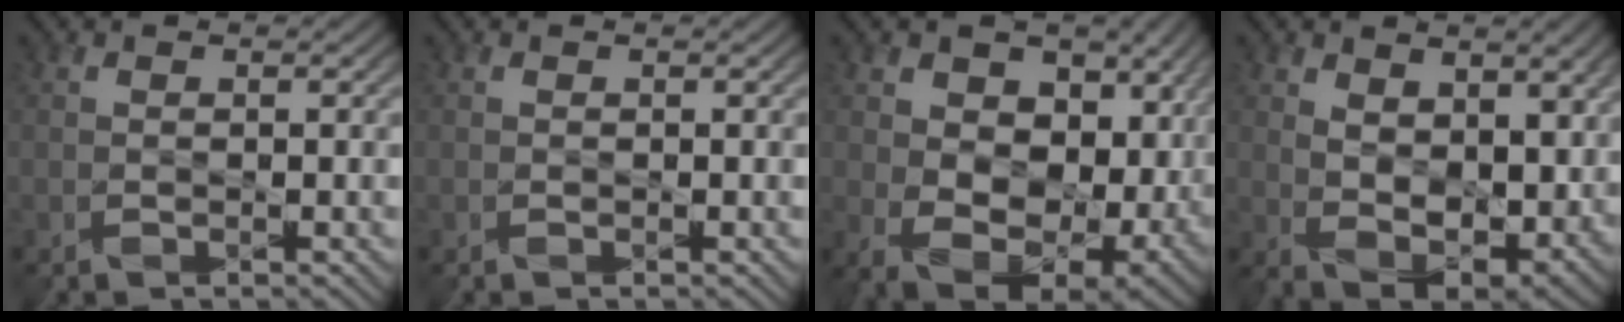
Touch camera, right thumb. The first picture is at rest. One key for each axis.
{"total": 0.0}
{"total": 14.3, "fx": 2.3, "fy": 10.0, "fz": 10.0, "tx": -0.181, "ty": -0.021, "tz": 0.055}
{"total": 9.6, "fx": 2.9, "fy": 5.9, "fz": 7.1, "tx": -0.143, "ty": -0.019, "tz": 0.058}